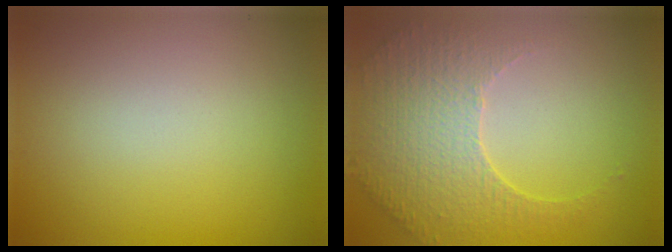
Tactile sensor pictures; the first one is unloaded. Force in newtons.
{"total": 5.1, "press": 3.7, "slide": 3.6}